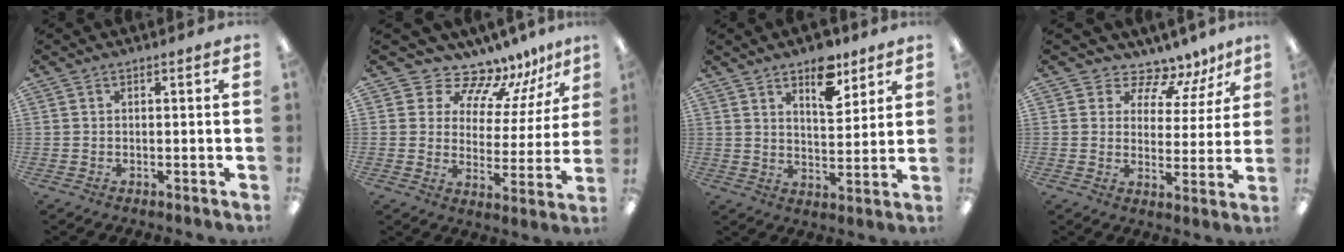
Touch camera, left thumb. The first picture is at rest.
{"total": 10.5, "force": [9.5, 4.2, 1.6], "torque": [-0.037, -0.092, 0.171]}
{"total": 9.5, "force": [6.7, 4.4, 5.0], "torque": [-0.052, -0.040, 0.110]}
{"total": 8.3, "force": [6.6, 4.5, 2.4], "torque": [-0.034, -0.059, 0.116]}